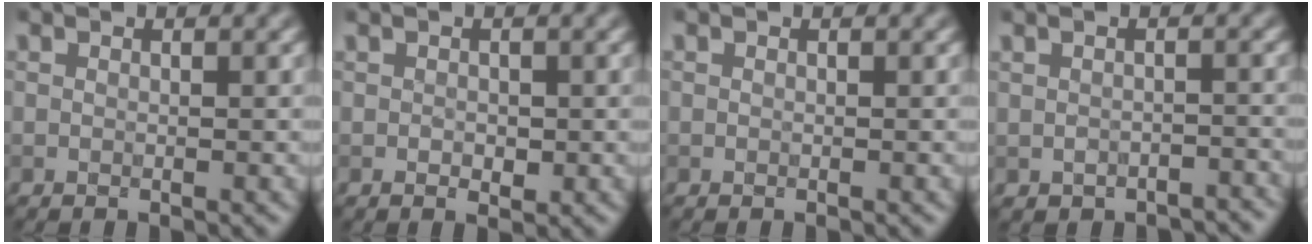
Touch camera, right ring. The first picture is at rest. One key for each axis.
{"total": 0.9, "fx": -0.3, "fy": 0.7, "fz": 0.5, "tx": -0.009, "ty": 0.000, "tz": 0.000}
{"total": 0.0}
{"total": 2.2, "fx": -2.0, "fy": 0.9, "fz": 0.4, "tx": -0.003, "ty": -0.005, "tz": -0.020}